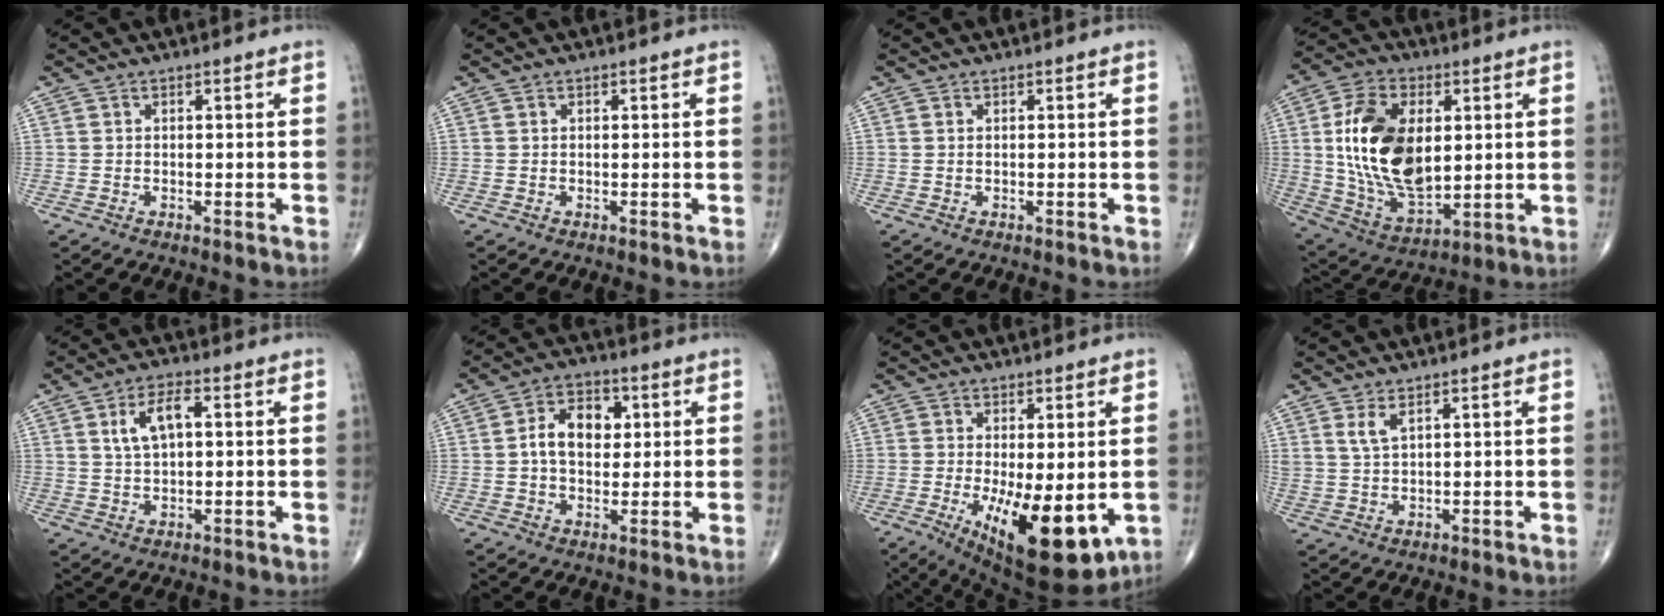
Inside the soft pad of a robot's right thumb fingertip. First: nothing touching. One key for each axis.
{"total": 0.0}
{"total": 0.0}
{"total": 20.1, "fx": 2.7, "fy": 11.7, "fz": 16.2, "tx": -0.288, "ty": -0.014, "tz": 0.057}
{"total": 6.5, "fx": 1.6, "fy": 3.0, "fz": 5.6, "tx": -0.105, "ty": 0.007, "tz": 0.029}
{"total": 9.0, "fx": 1.3, "fy": 6.1, "fz": 6.5, "tx": -0.089, "ty": 0.013, "tz": 0.016}
{"total": 15.0, "fx": -3.7, "fy": 5.6, "fz": 13.4, "tx": -0.196, "ty": -0.028, "tz": -0.037}
{"total": 3.0, "fx": 1.8, "fy": 1.0, "fz": 2.2, "tx": -0.048, "ty": -0.009, "tz": 0.042}